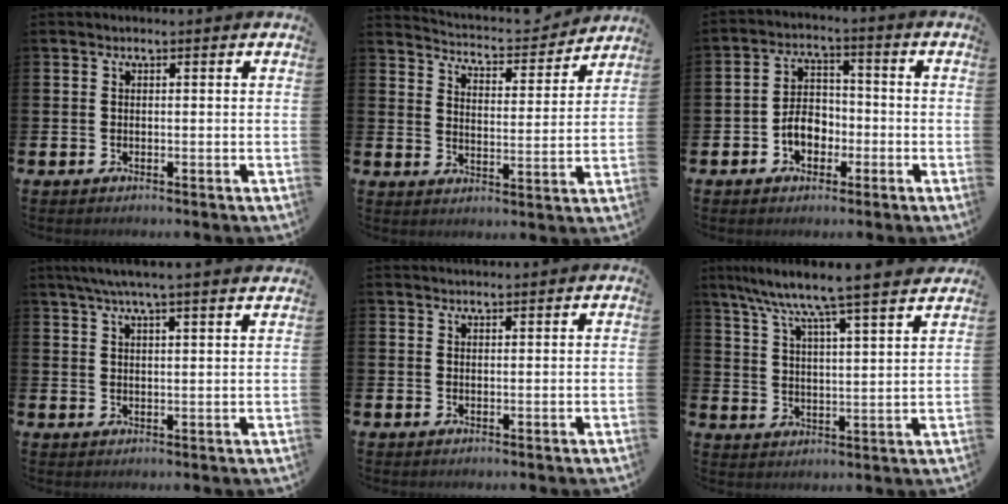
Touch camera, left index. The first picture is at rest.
{"total": 4.5, "force": [4.4, 0.8, 0.3], "torque": [-0.024, -0.038, 0.070]}
{"total": 5.0, "force": [-1.9, 3.6, 2.9], "torque": [-0.042, 0.008, -0.041]}
{"total": 5.1, "force": [4.6, -0.5, 2.0], "torque": [-0.052, -0.010, 0.084]}
{"total": 1.5, "force": [1.5, 0.1, 0.0], "torque": [0.012, -0.009, 0.024]}
{"total": 8.0, "force": [7.5, -0.4, 2.8], "torque": [-0.075, -0.061, 0.126]}